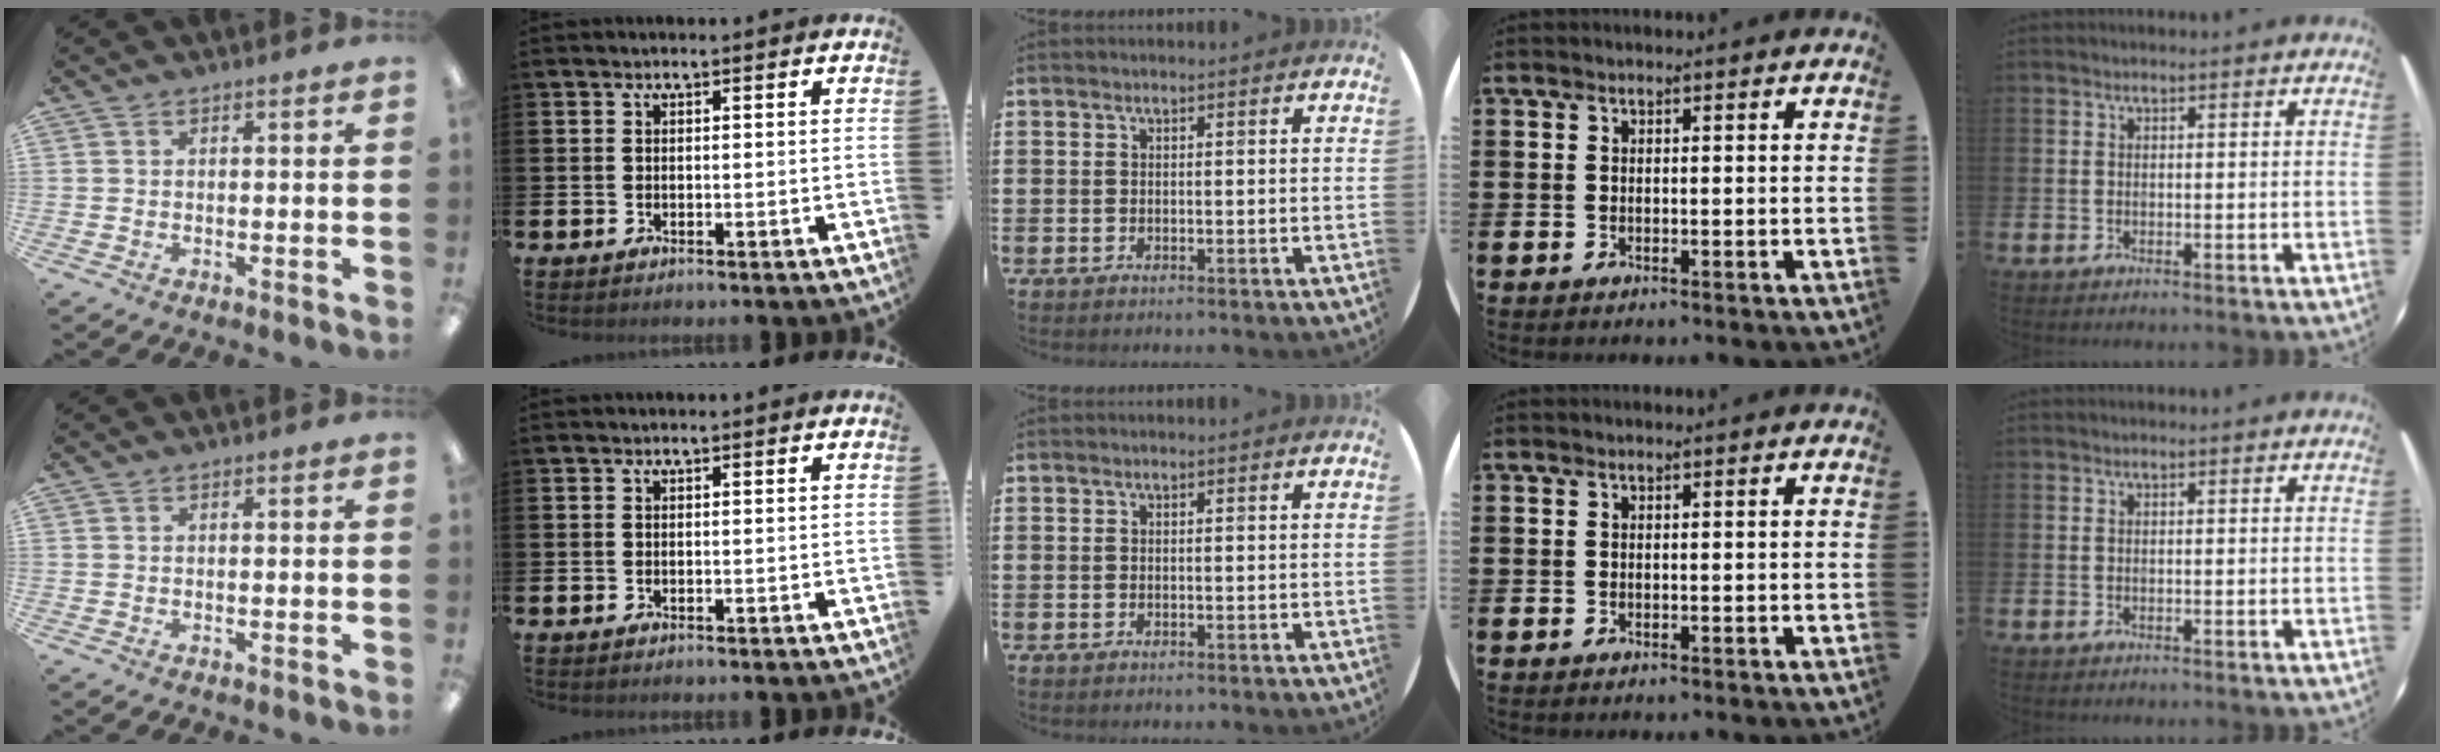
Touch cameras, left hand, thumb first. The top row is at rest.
{}